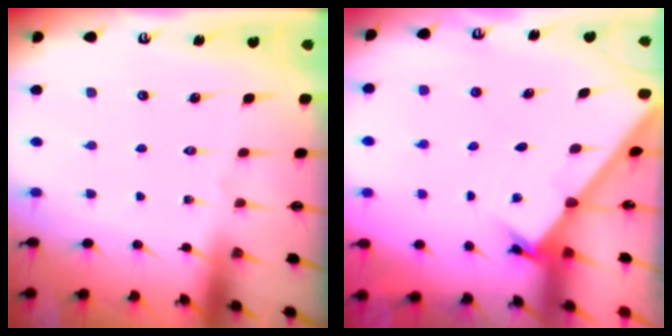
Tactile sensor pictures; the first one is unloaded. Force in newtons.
{"total": 1.8, "press": 1.8, "slide": 0.1}